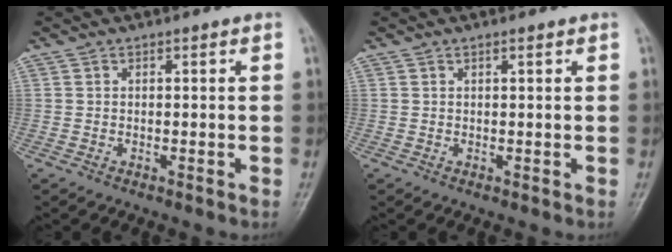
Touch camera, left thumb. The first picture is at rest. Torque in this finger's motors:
{"motor_torque": [-0.49, -0.15, -0.30, -0.24, 0.00]}